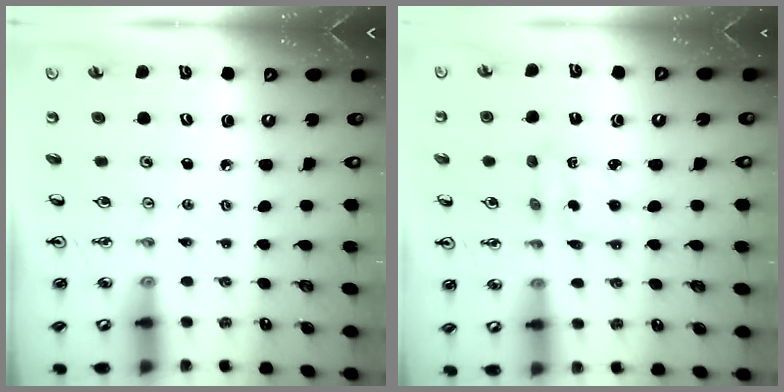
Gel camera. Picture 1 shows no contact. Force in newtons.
{"total": 2.0, "press": 1.9, "slide": 0.8}